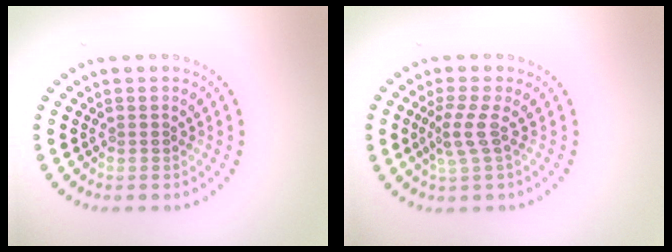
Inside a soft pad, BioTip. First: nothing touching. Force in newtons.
{"total": 2.1, "press": 1.4, "slide": 1.5}